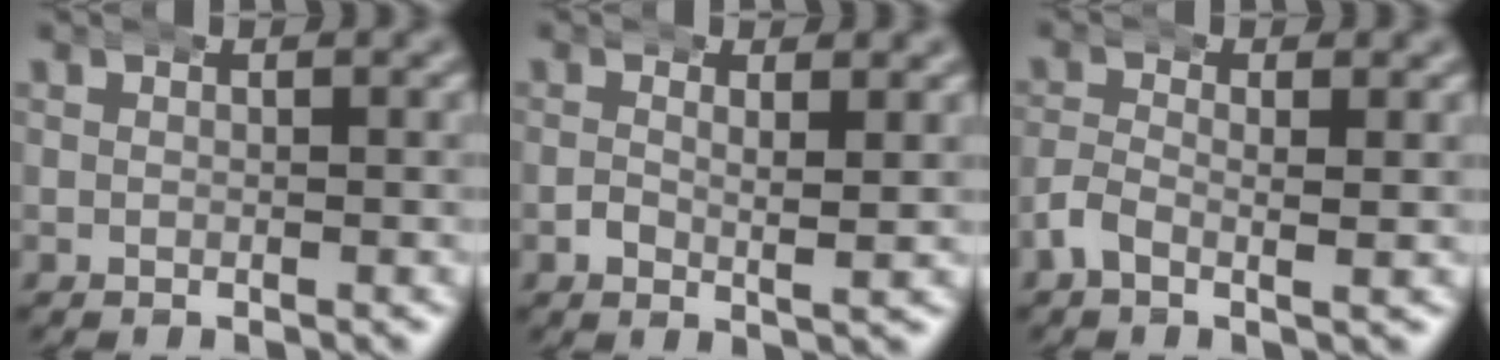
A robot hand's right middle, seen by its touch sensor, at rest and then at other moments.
{"total": 1.4, "force": [0.3, 0.2, 1.3], "torque": [-0.029, -0.013, 0.007]}
{"total": 1.8, "force": [-0.6, 0.7, 1.6], "torque": [-0.039, -0.009, -0.014]}